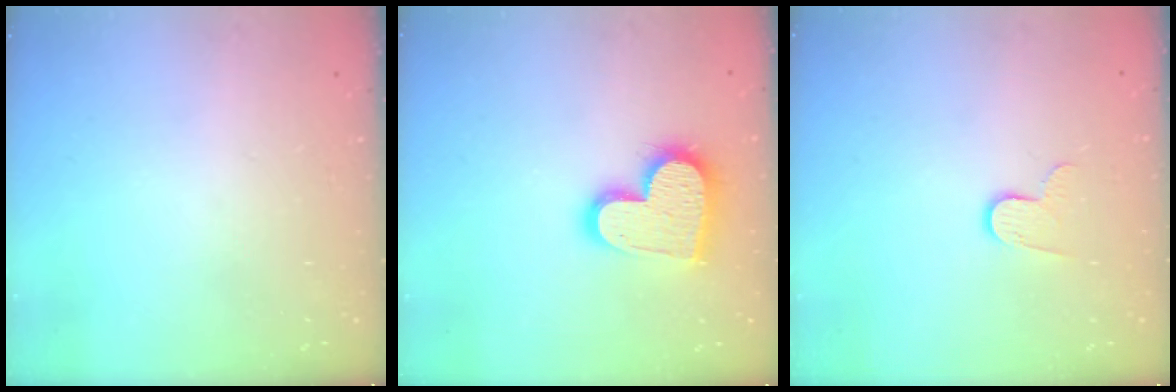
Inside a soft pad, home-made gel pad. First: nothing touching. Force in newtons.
{"total": 15.7, "press": 15.7, "slide": 0.8}
{"total": 6.3, "press": 6.3, "slide": 0.2}